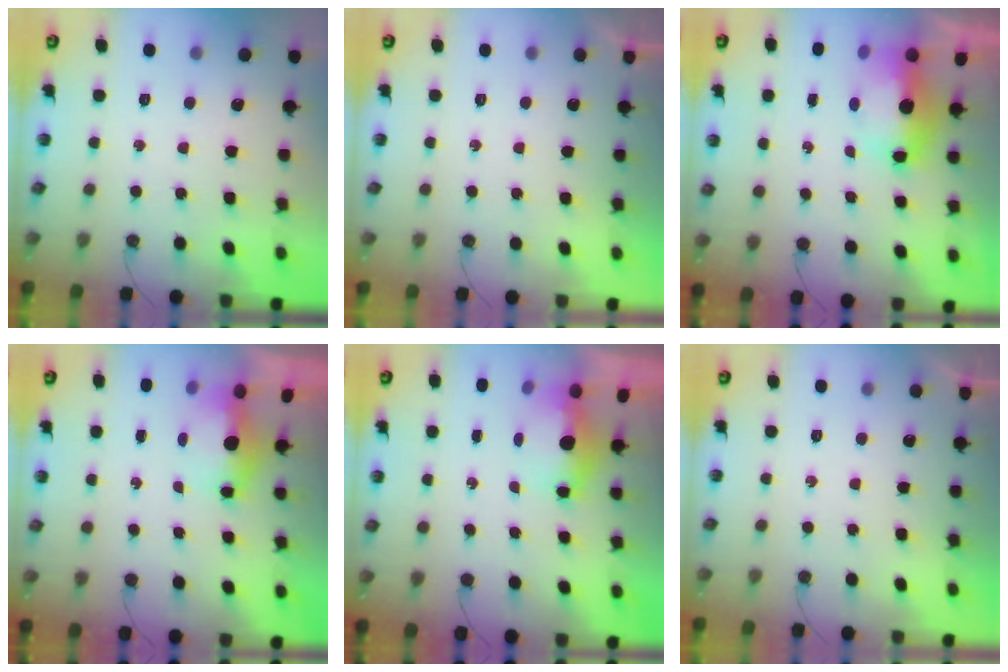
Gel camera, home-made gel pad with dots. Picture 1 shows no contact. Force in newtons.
{"total": 0.0}
{"total": 7.4, "press": 7.4, "slide": 0.8}
{"total": 5.2, "press": 4.9, "slide": 1.5}
{"total": 4.7, "press": 4.5, "slide": 1.2}
{"total": 0.0}